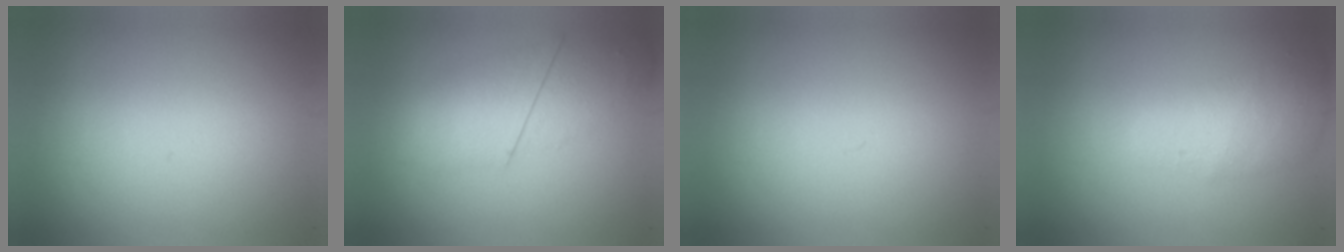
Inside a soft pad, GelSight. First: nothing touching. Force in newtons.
{"total": 2.4}
{"total": 0.0}
{"total": 2.2}